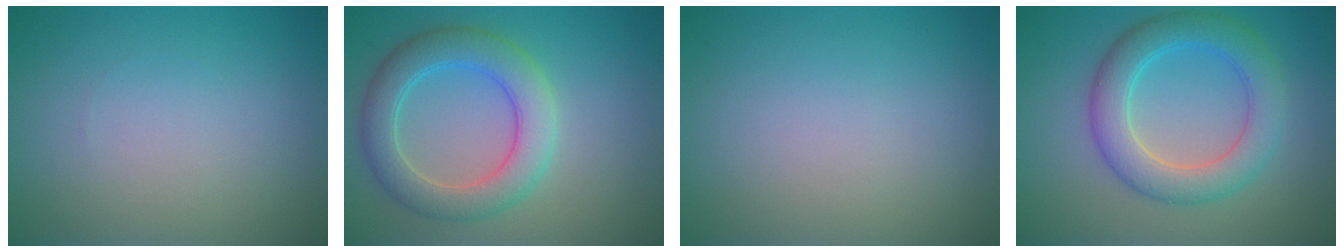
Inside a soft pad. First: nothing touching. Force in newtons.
{"total": 5.4, "press": 5.3, "slide": 0.3}
{"total": 0.0}
{"total": 5.4, "press": 5.4, "slide": 0.1}